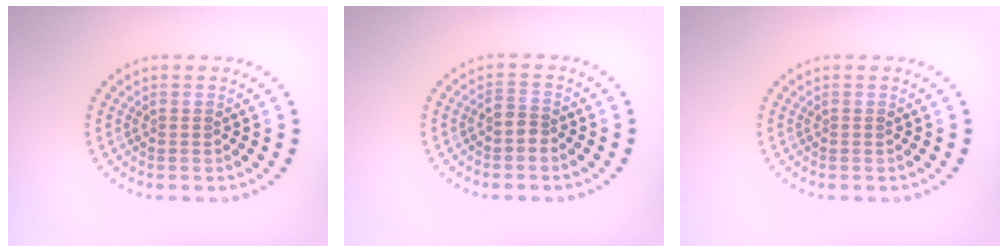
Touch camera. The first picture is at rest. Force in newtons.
{"total": 1.6, "press": 1.3, "slide": 0.9}
{"total": 0.0}